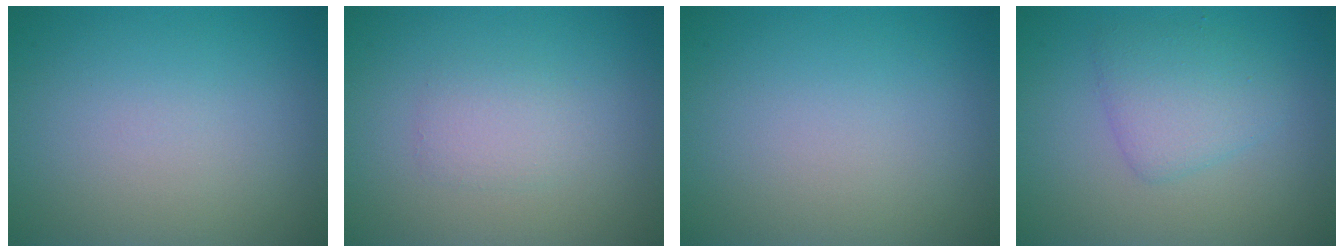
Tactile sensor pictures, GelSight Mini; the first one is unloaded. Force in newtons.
{"total": 1.6, "press": 1.6, "slide": 0.0}
{"total": 0.0}
{"total": 2.9, "press": 2.9, "slide": 0.1}